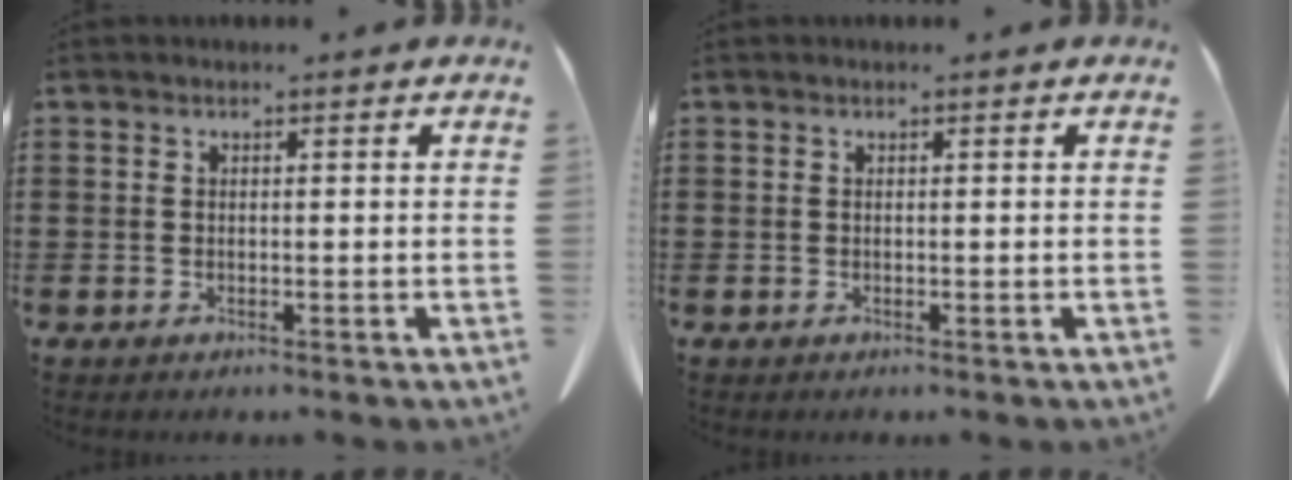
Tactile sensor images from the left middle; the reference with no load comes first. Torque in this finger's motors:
{"motor_torque": [-0.02, 0.02, 0.00, -0.01]}